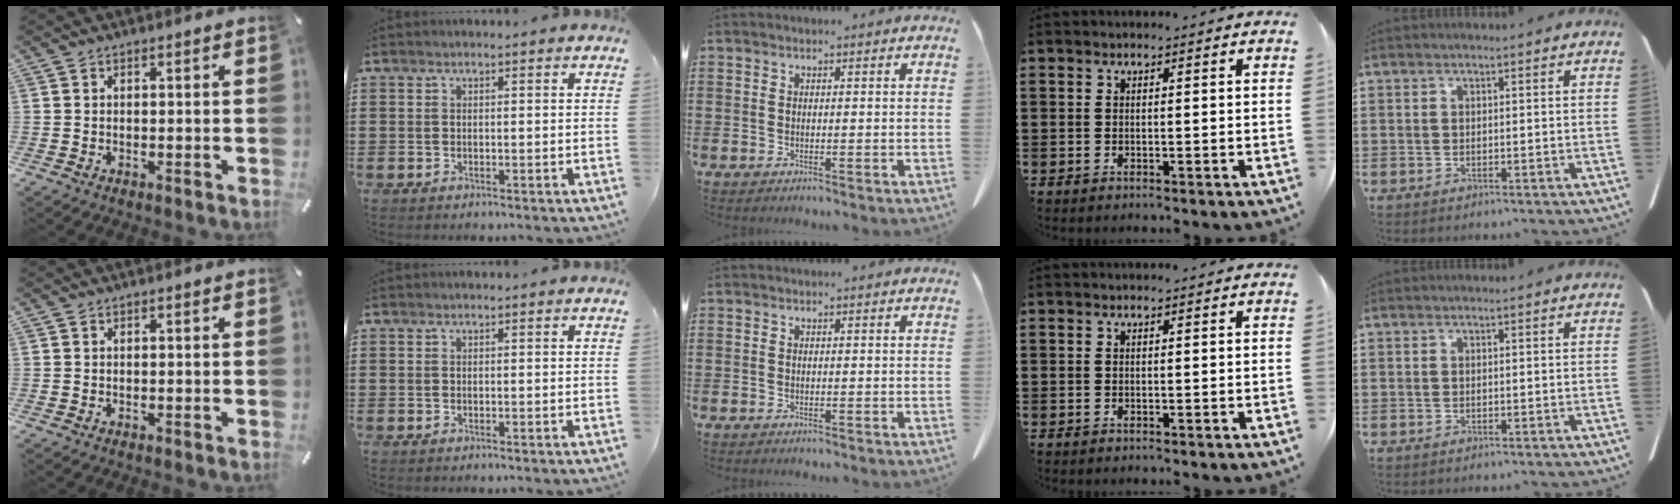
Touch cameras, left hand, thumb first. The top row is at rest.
{}